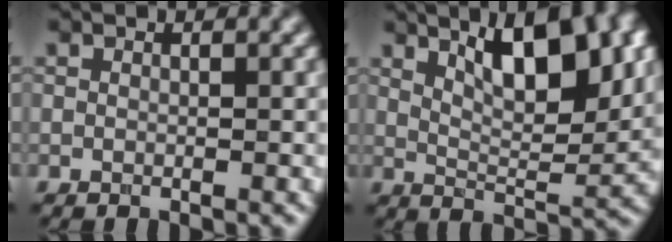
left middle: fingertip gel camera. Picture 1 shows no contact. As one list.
[{"total": 8.1, "force": [3.9, 2.6, 6.6], "torque": [-0.101, -0.001, 0.069]}]